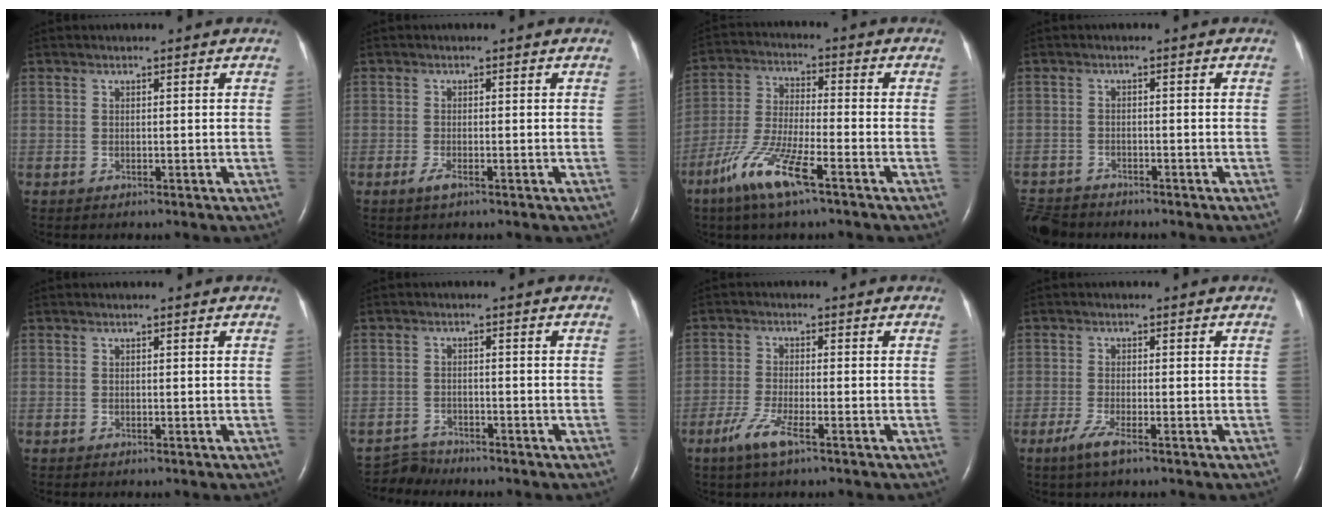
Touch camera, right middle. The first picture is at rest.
{"total": 1.4, "force": [-0.9, 0.2, 1.1], "torque": [-0.025, -0.003, -0.019]}
{"total": 10.7, "force": [-6.2, 1.4, 8.5], "torque": [-0.184, -0.016, -0.122]}
{"total": 5.4, "force": [-5.1, 1.6, 0.8], "torque": [-0.017, -0.016, -0.094]}
{"total": 0.0}
{"total": 2.7, "force": [-2.5, 0.2, -1.1], "torque": [0.019, -0.012, -0.045]}
{"total": 4.8, "force": [-2.8, 0.6, 3.8], "torque": [-0.088, -0.009, -0.058]}
{"total": 3.0, "force": [-1.9, 0.2, 2.3], "torque": [-0.053, -0.008, -0.042]}